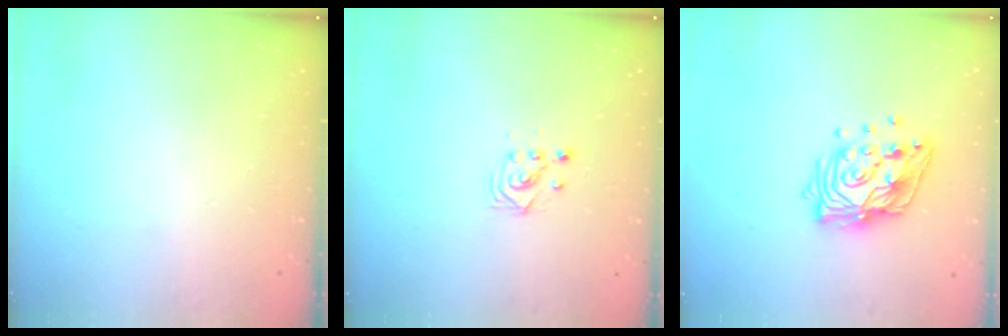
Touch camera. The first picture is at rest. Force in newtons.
{"total": 3.0, "press": 3.0, "slide": 0.1}
{"total": 15.9, "press": 15.8, "slide": 1.8}